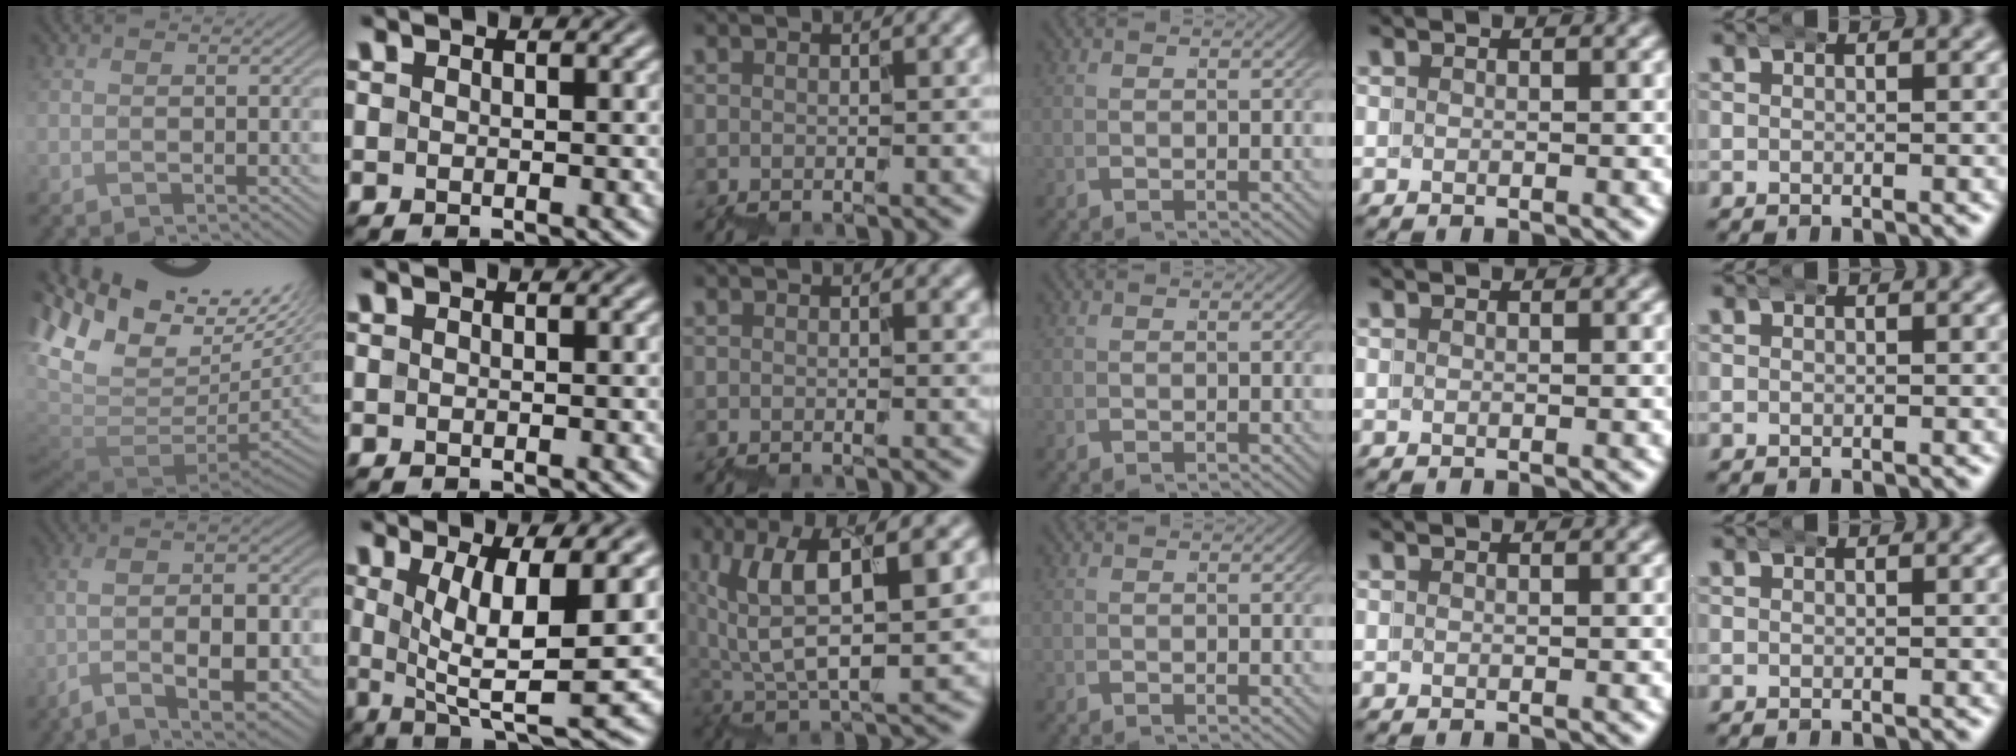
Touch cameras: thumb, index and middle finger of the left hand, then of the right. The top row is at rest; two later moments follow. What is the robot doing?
{"motion": "wrap", "object": "bubble wrap"}